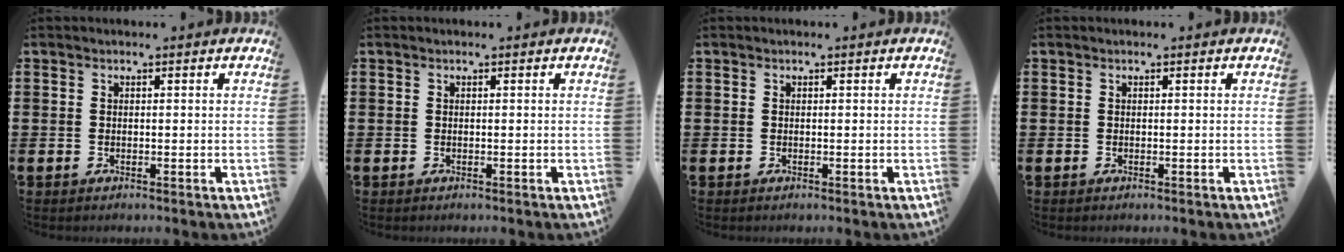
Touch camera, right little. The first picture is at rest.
{"total": 0.0}
{"total": 0.0}
{"total": 0.0}